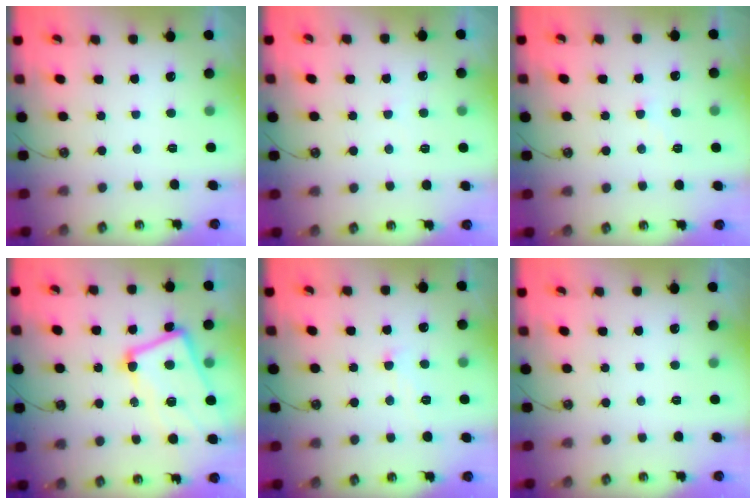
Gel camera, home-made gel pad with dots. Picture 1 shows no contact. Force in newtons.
{"total": 6.4, "press": 6.4, "slide": 0.4}
{"total": 0.5, "press": 0.2, "slide": 0.5}
{"total": 9.7, "press": 9.6, "slide": 1.7}
{"total": 1.8, "press": 1.7, "slide": 0.6}
{"total": 0.0}